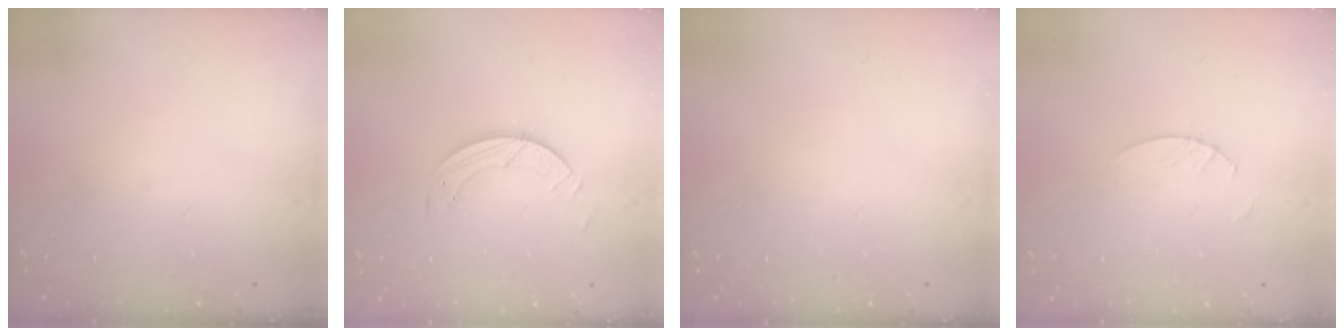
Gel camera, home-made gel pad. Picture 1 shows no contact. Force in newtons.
{"total": 3.2, "press": 3.1, "slide": 0.3}
{"total": 0.0}
{"total": 1.8, "press": 1.8, "slide": 0.2}